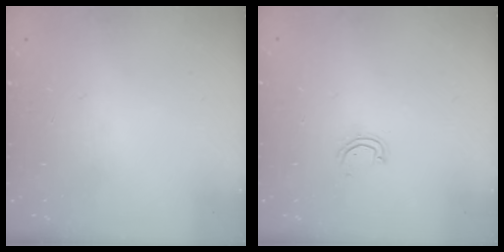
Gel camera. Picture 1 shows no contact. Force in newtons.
{"total": 3.5, "press": 3.5, "slide": 0.3}